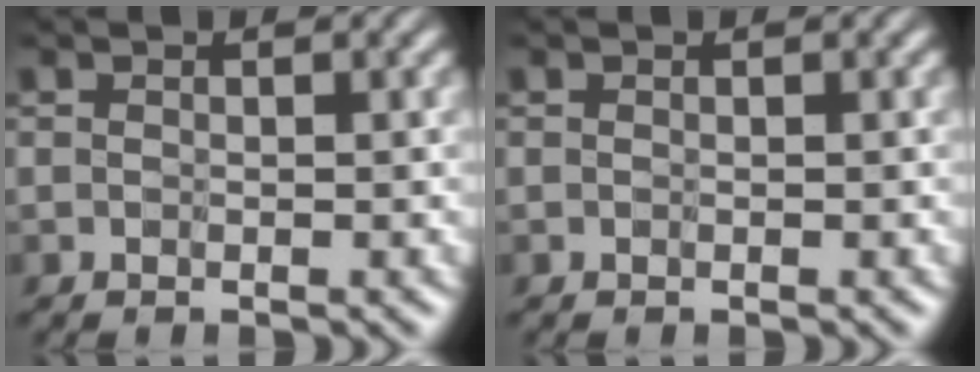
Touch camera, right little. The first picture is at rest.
{"total": 0.0}